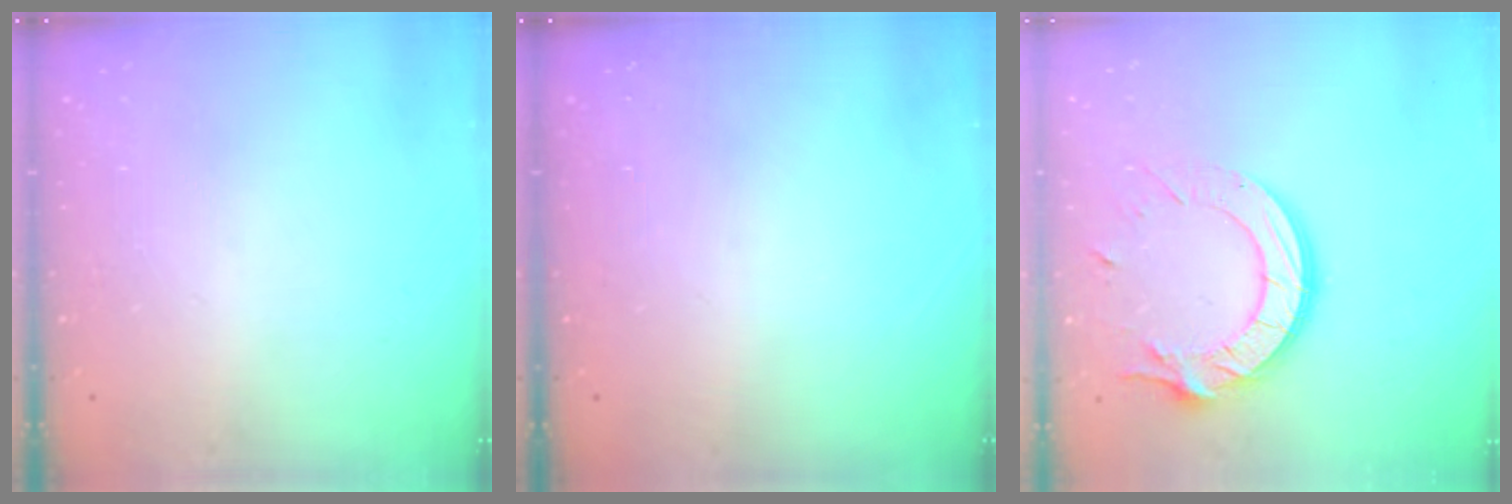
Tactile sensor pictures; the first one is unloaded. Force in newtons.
{"total": 0.0}
{"total": 15.2, "press": 15.2, "slide": 1.3}